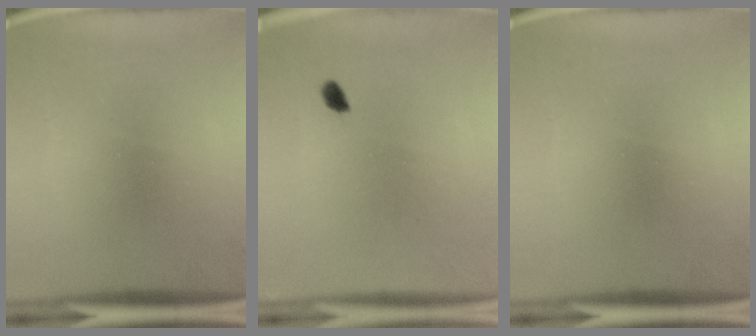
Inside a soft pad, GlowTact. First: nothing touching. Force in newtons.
{"total": 1.5}
{"total": 0.0}